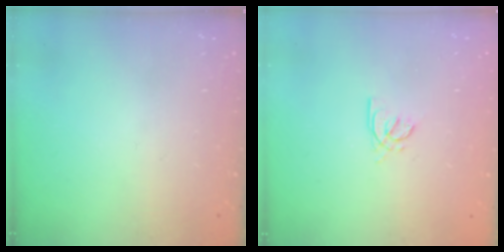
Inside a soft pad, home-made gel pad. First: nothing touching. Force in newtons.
{"total": 2.4, "press": 2.4, "slide": 0.6}